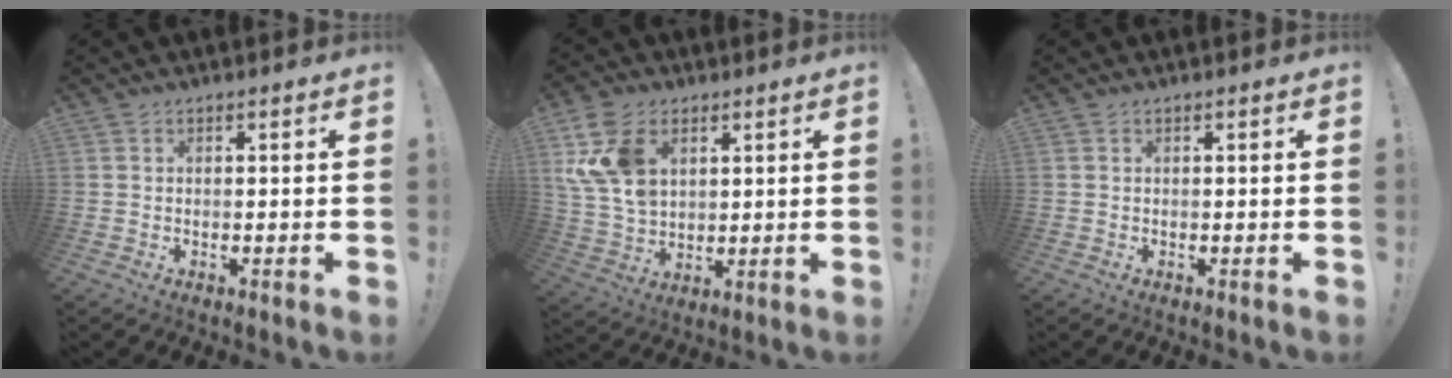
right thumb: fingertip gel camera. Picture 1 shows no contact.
{"total": 14.6, "force": [5.4, 10.0, 9.1], "torque": [-0.186, -0.014, 0.109]}
{"total": 0.0}